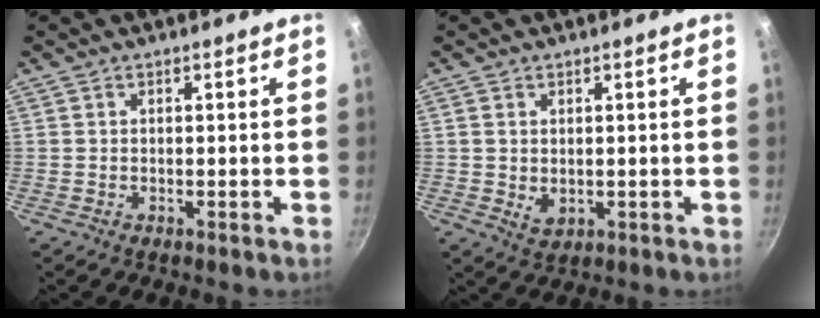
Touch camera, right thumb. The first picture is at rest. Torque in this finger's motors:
{"motor_torque": [-0.67, 0.59, -0.35, 0.35, -0.01]}